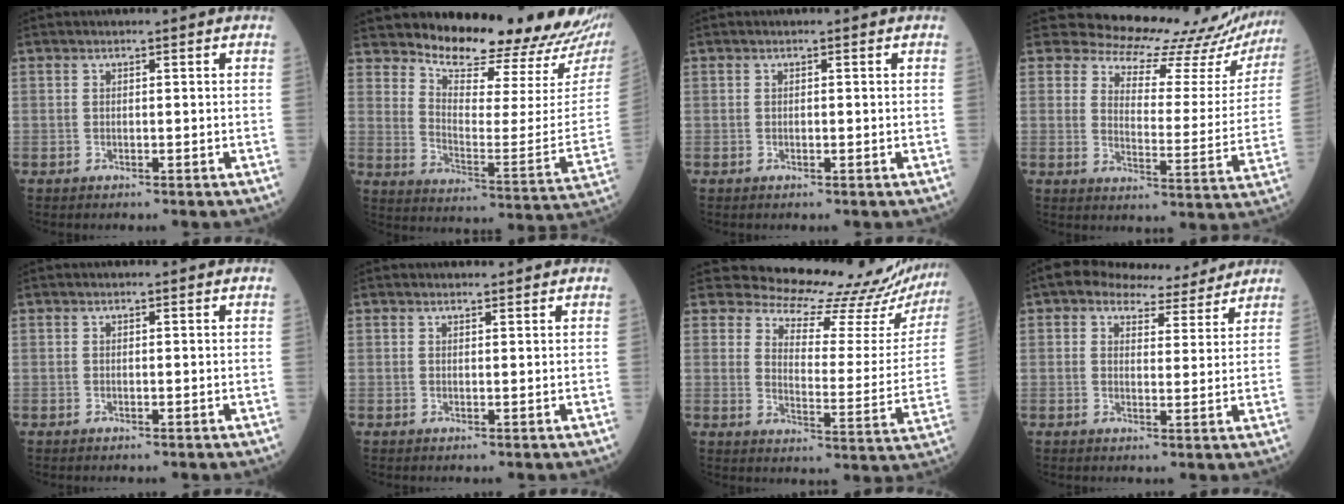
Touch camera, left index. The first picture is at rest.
{"total": 19.8, "force": [18.3, 2.0, 7.4], "torque": [-0.115, -0.102, 0.239]}
{"total": 0.0}
{"total": 18.8, "force": [18.3, 3.4, 2.8], "torque": [-0.031, -0.087, 0.199]}
{"total": 0.0}
{"total": 1.6, "force": [1.6, 0.3, 0.1], "torque": [-0.008, 0.005, 0.024]}
{"total": 19.2, "force": [18.7, 2.3, 3.5], "torque": [-0.050, -0.102, 0.209]}
{"total": 8.1, "force": [7.1, 3.1, 2.4], "torque": [-0.032, 0.013, 0.089]}